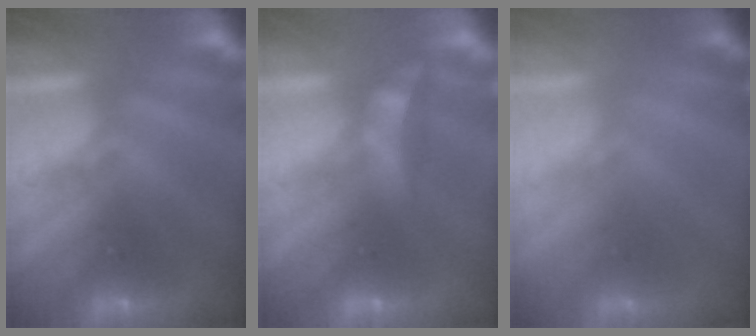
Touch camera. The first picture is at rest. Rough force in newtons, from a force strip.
{"total": 3.9}
{"total": 2.9}